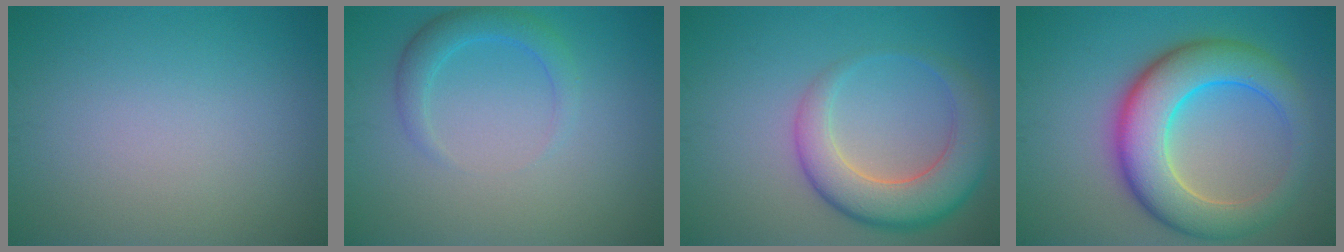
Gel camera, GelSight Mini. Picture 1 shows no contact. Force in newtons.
{"total": 2.5, "press": 2.5, "slide": 0.2}
{"total": 6.5, "press": 6.5, "slide": 0.4}
{"total": 9.1, "press": 9.1, "slide": 0.4}